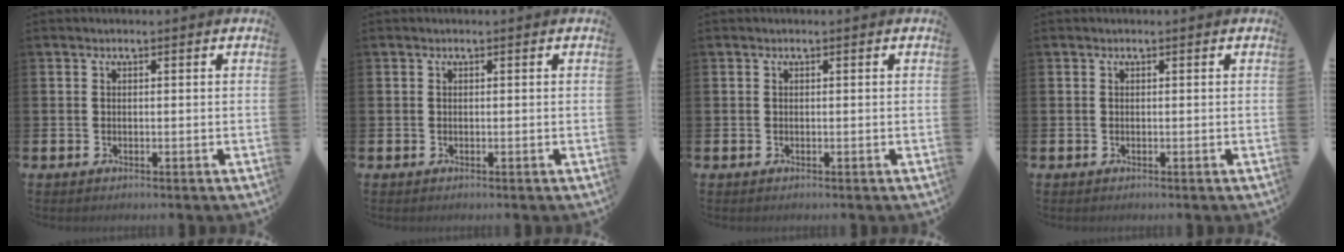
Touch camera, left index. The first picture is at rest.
{"total": 0.0}
{"total": 0.0}
{"total": 0.0}